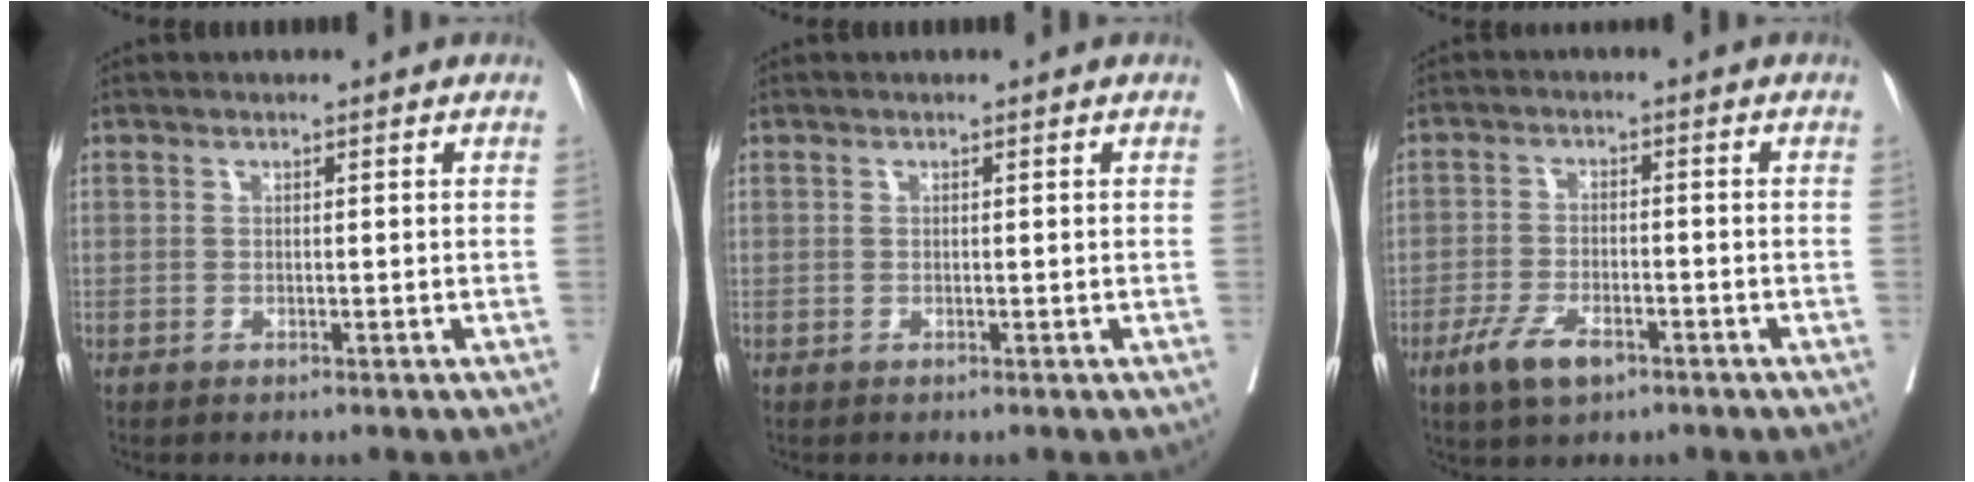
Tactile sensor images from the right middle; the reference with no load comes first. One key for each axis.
{"total": 0.0}
{"total": 6.0, "fx": -3.6, "fy": 2.3, "fz": 4.2, "tx": -0.087, "ty": -0.007, "tz": -0.060}